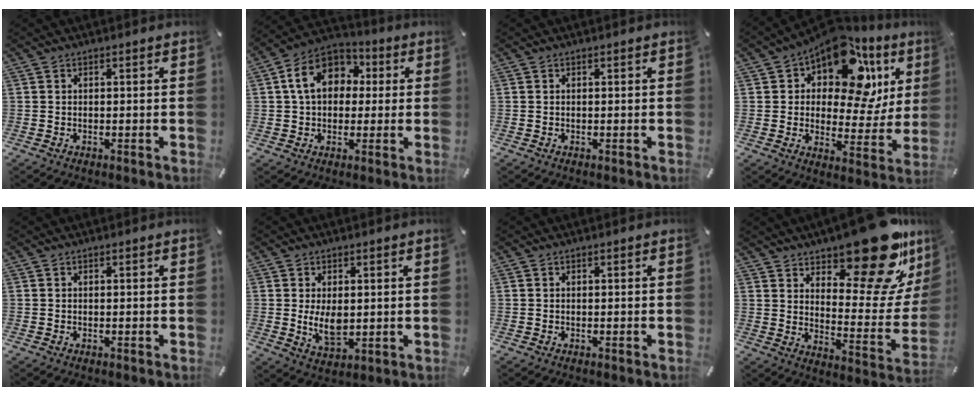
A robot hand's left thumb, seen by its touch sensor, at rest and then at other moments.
{"total": 11.9, "force": [2.2, 9.4, 7.1], "torque": [-0.131, 0.015, 0.039]}
{"total": 0.0}
{"total": 16.8, "force": [10.1, 9.2, 9.7], "torque": [-0.150, -0.073, 0.175]}
{"total": 0.0}
{"total": 6.7, "force": [0.4, 4.2, 5.3], "torque": [-0.109, -0.008, 0.003]}
{"total": 0.0}
{"total": 24.5, "force": [17.1, 9.8, 14.6], "torque": [-0.168, -0.125, 0.278]}